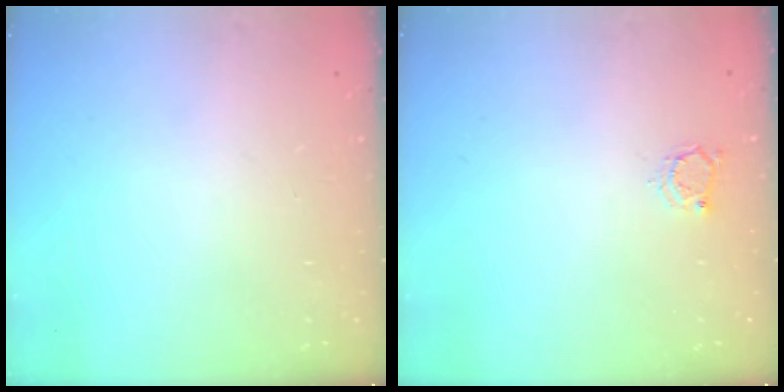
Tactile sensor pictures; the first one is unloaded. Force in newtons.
{"total": 3.3, "press": 3.2, "slide": 0.5}